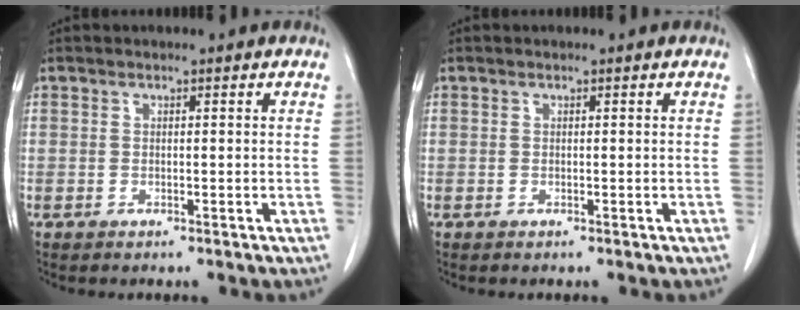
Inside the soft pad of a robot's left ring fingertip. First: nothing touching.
{"total": 0.0}